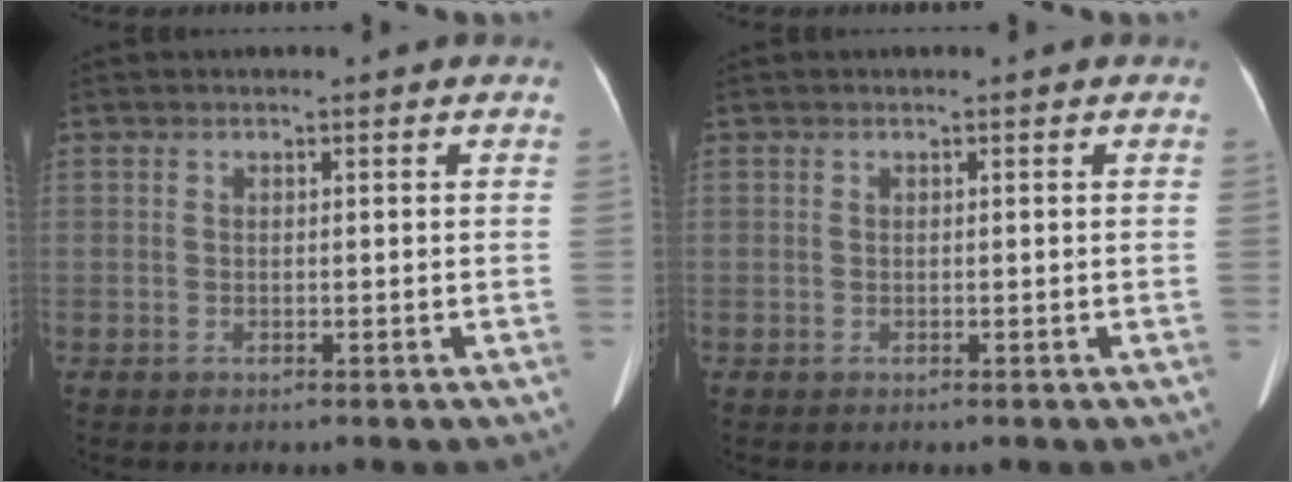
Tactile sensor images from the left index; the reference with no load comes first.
{"total": 0.0}